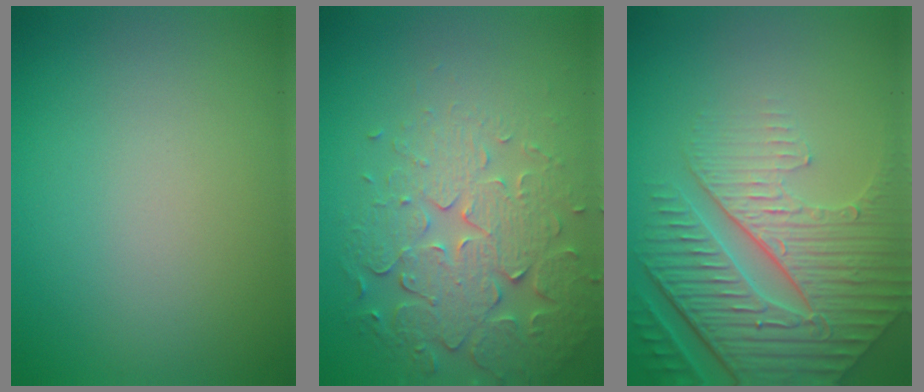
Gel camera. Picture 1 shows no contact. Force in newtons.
{"total": 5.9, "press": 4.8, "slide": 3.4}
{"total": 8.6, "press": 6.1, "slide": 6.1}